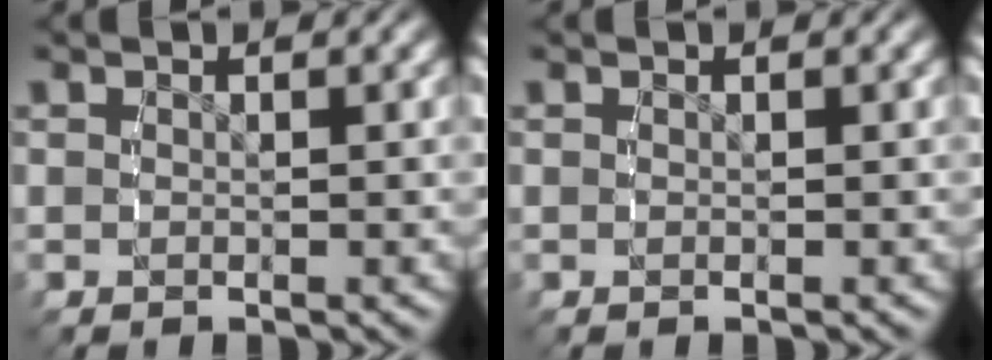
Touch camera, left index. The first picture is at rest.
{"total": 0.0}